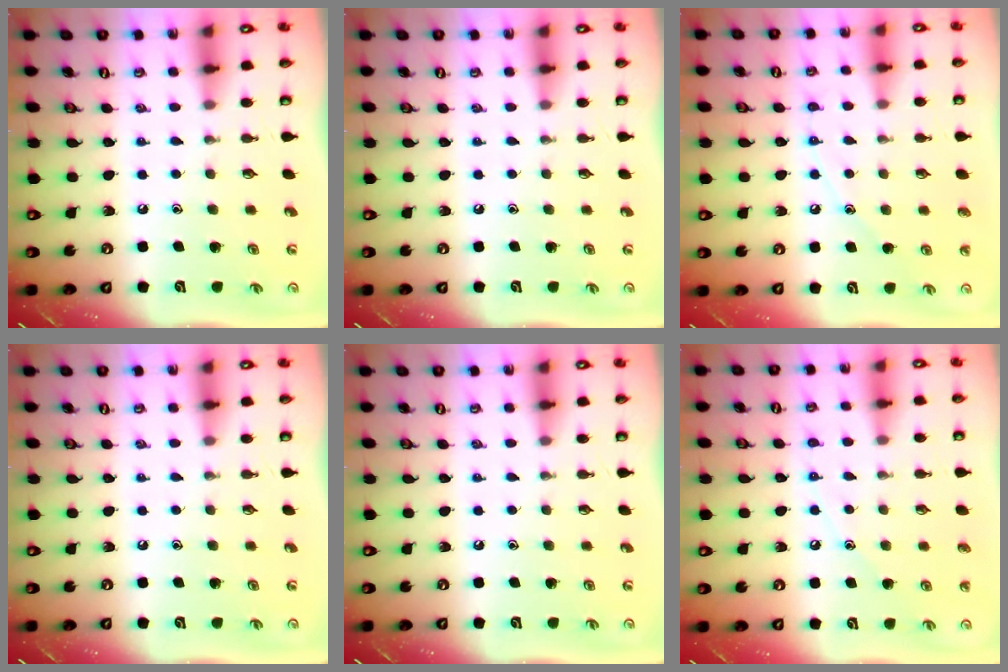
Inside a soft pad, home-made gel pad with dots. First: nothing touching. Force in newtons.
{"total": 0.0}
{"total": 7.2, "press": 7.2, "slide": 0.6}
{"total": 0.0}
{"total": 0.0}
{"total": 6.8, "press": 6.7, "slide": 0.7}